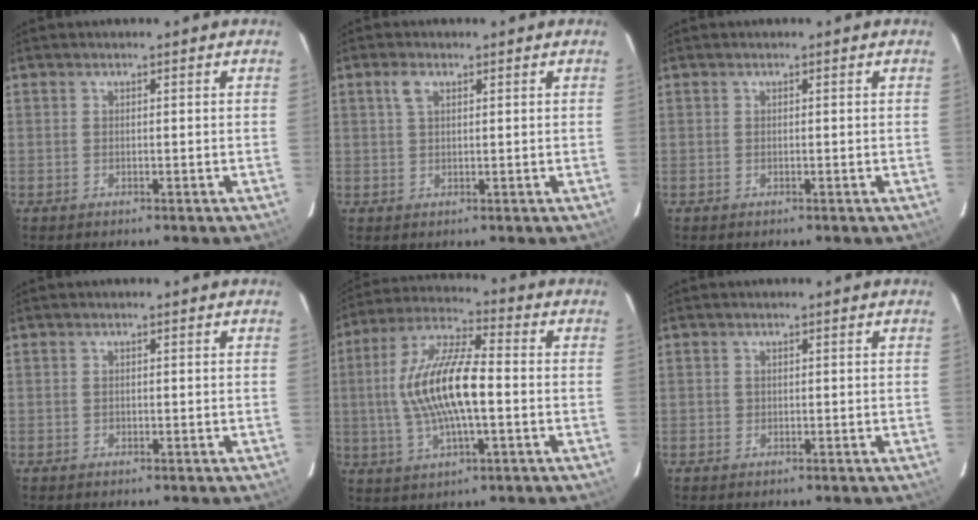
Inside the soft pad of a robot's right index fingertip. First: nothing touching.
{"total": 2.4, "force": [1.2, 1.2, 1.7], "torque": [-0.036, 0.006, 0.022]}
{"total": 0.0}
{"total": 0.0}
{"total": 14.8, "force": [-0.8, 4.4, 14.1], "torque": [-0.281, 0.010, -0.018]}
{"total": 0.6, "force": [0.0, 0.5, 0.0], "torque": [0.002, 0.001, 0.000]}